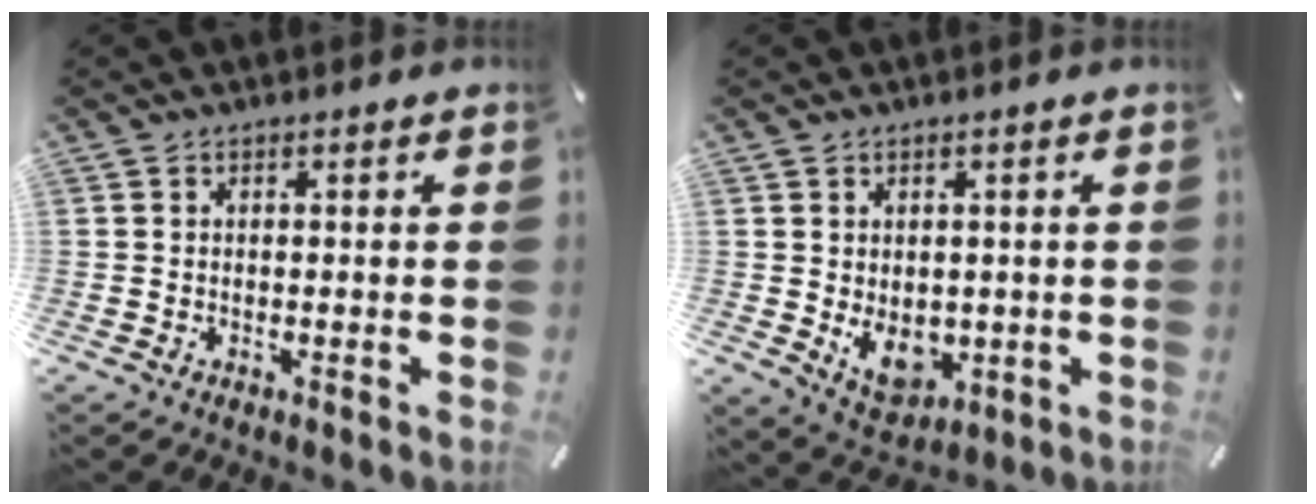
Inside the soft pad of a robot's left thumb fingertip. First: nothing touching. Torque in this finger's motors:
{"motor_torque": [0.78, 0.88, 0.10, 0.08, 0.07]}